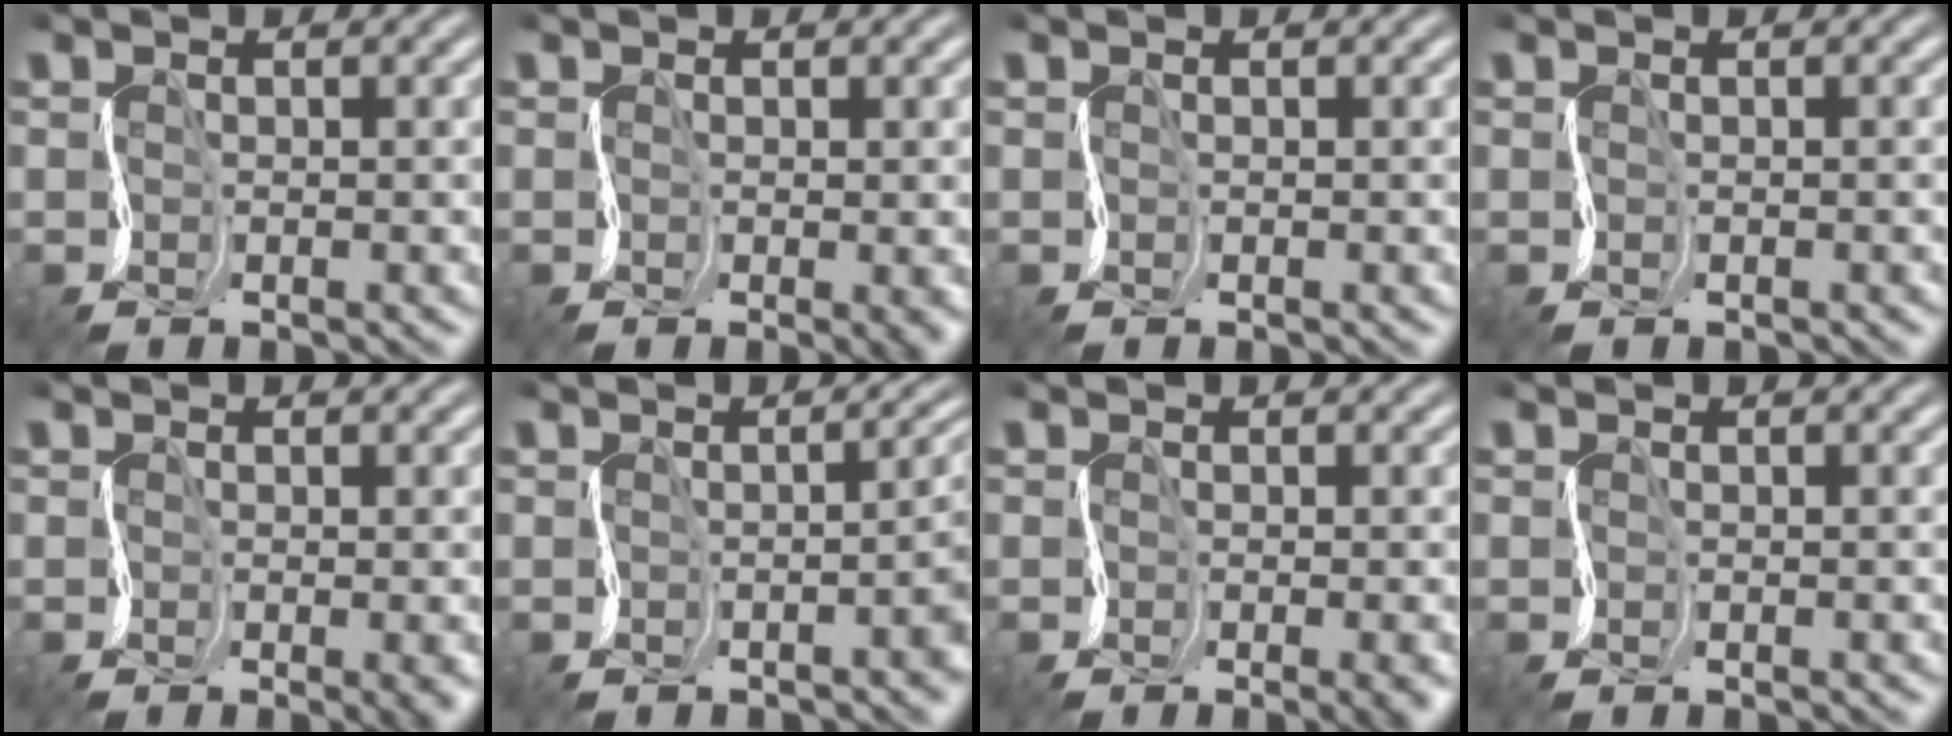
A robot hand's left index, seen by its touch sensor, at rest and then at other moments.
{"total": 1.9, "force": [-0.5, 0.6, 1.8], "torque": [-0.035, -0.007, 0.003]}
{"total": 0.0}
{"total": 0.0}
{"total": 3.3, "force": [-0.8, 1.3, 2.9], "torque": [-0.042, -0.006, 0.000]}
{"total": 4.7, "force": [-1.0, 1.8, 4.3], "torque": [-0.024, 0.002, -0.016]}
{"total": 4.0, "force": [-1.2, 1.7, 3.4], "torque": [-0.043, -0.006, -0.005]}
{"total": 0.0}